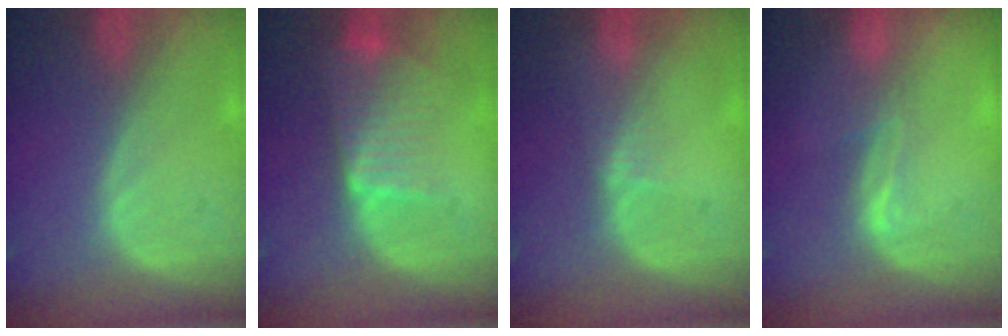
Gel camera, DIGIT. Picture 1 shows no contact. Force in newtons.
{"total": 6.7, "press": 6.1, "slide": 2.7}
{"total": 1.4, "press": 1.1, "slide": 0.8}
{"total": 2.2, "press": 1.7, "slide": 1.4}